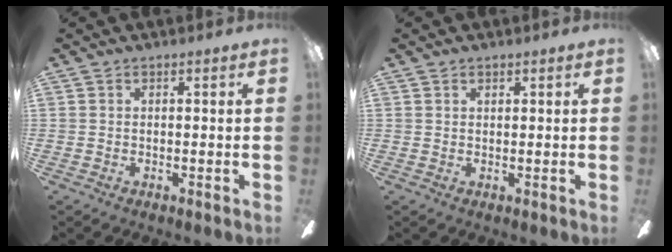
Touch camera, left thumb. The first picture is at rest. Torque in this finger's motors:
{"motor_torque": [0.08, 0.30, 0.04, -0.05, -0.02]}